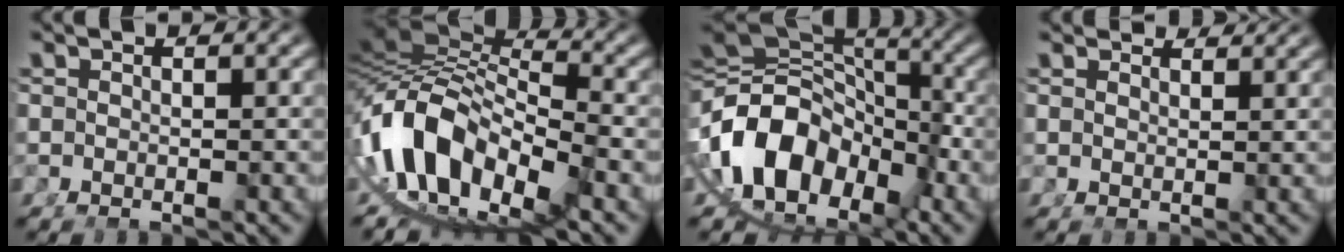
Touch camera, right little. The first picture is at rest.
{"total": 16.0, "force": [-0.9, 11.4, 11.2], "torque": [-0.238, -0.046, -0.005]}
{"total": 17.2, "force": [-2.3, 13.4, 10.6], "torque": [-0.236, -0.053, -0.021]}
{"total": 2.7, "force": [2.6, -0.4, 0.6], "torque": [0.007, 0.002, 0.044]}